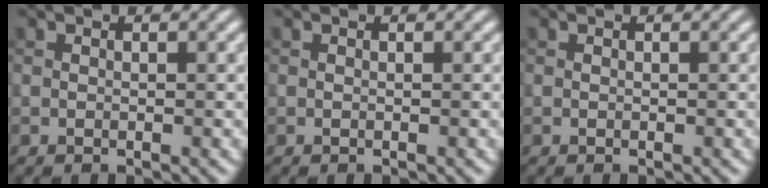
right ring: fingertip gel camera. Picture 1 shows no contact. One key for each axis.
{"total": 0.0}
{"total": 0.0}